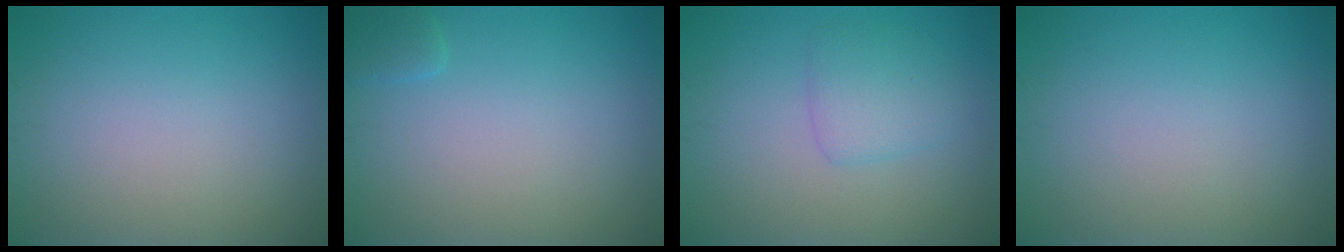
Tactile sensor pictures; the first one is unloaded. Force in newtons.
{"total": 0.9, "press": 0.9, "slide": 0.1}
{"total": 2.4, "press": 2.4, "slide": 0.1}
{"total": 0.0}